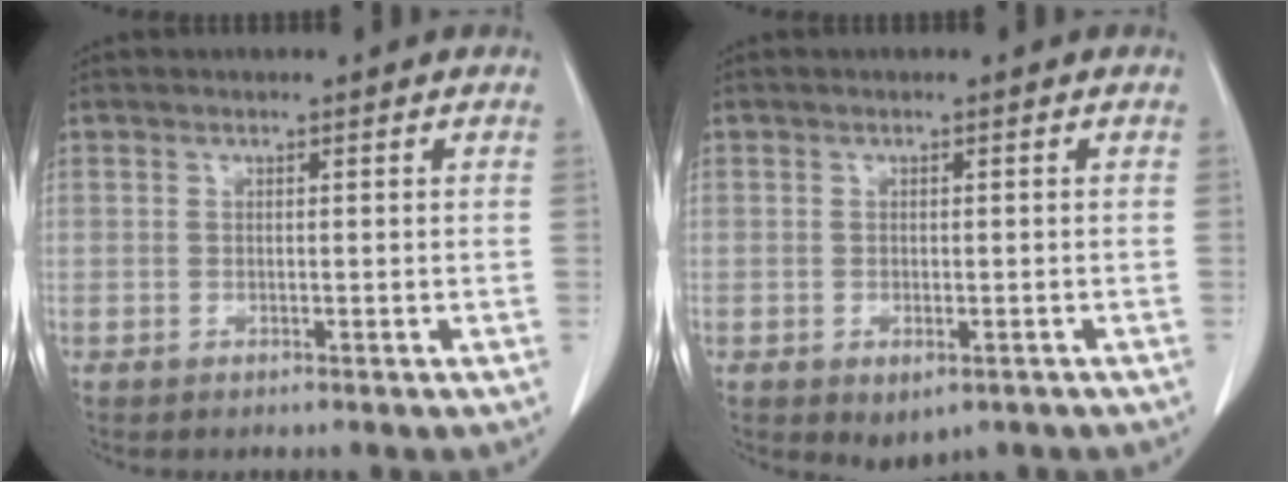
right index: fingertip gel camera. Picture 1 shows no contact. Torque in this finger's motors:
{"motor_torque": [0.47, -0.41, 0.13, 0.03]}